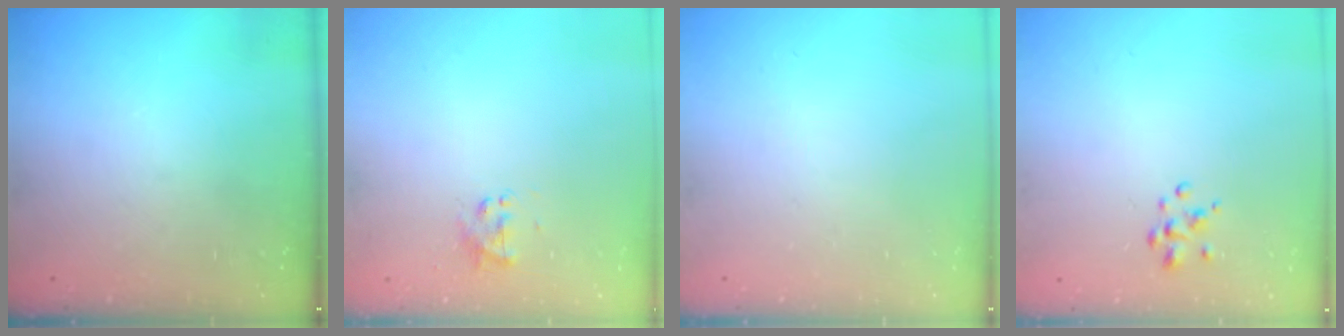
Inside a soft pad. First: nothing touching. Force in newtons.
{"total": 2.3, "press": 2.2, "slide": 0.7}
{"total": 0.0}
{"total": 2.5, "press": 2.5, "slide": 0.4}